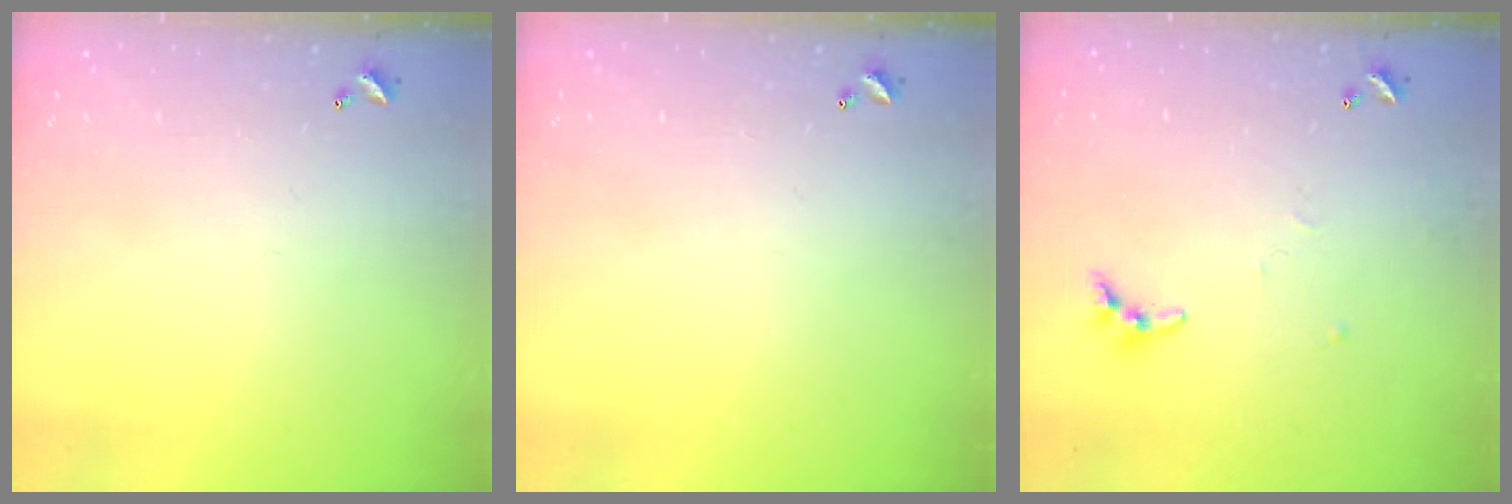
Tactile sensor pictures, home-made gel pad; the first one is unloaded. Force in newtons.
{"total": 0.0}
{"total": 7.0, "press": 7.0, "slide": 0.4}